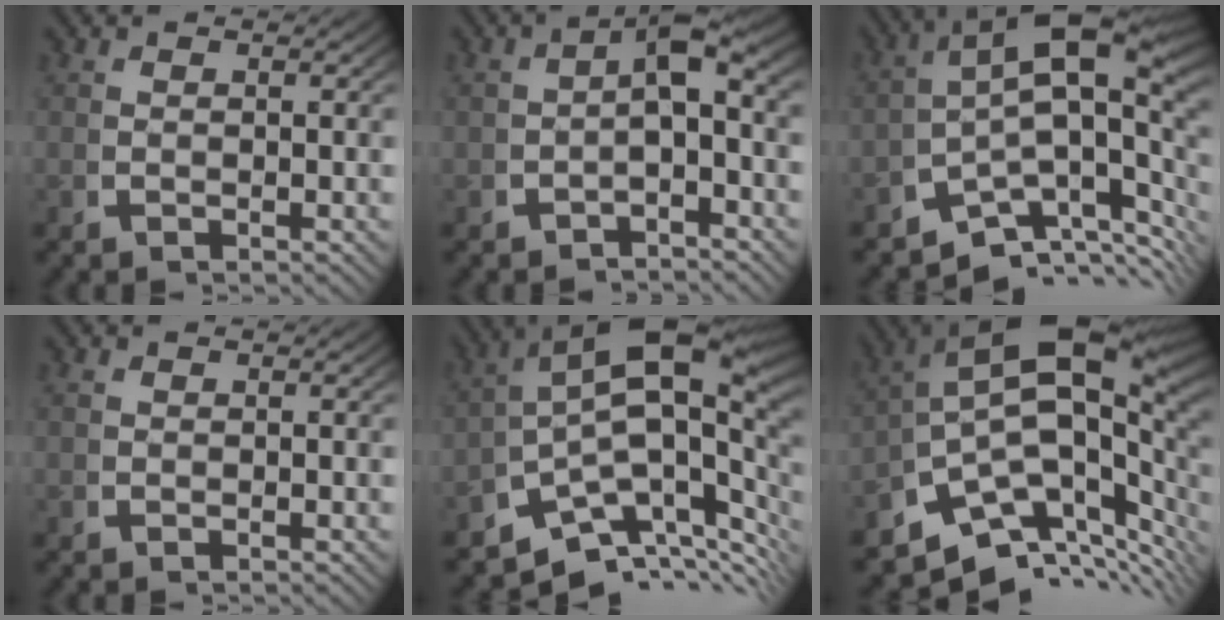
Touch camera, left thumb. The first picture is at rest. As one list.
[{"total": 5.1, "force": [-0.3, 2.7, 4.3], "torque": [-0.067, 0.000, -0.004]}, {"total": 12.8, "force": [-3.1, 7.7, 9.8], "torque": [-0.152, -0.034, -0.039]}, {"total": 0.6, "force": [0.3, 0.5, 0.2], "torque": [-0.010, -0.006, 0.009]}, {"total": 16.1, "force": [-2.3, 10.2, 12.2], "torque": [-0.191, -0.041, -0.029]}, {"total": 18.4, "force": [-2.2, 12.0, 13.8], "torque": [-0.219, -0.036, -0.034]}]